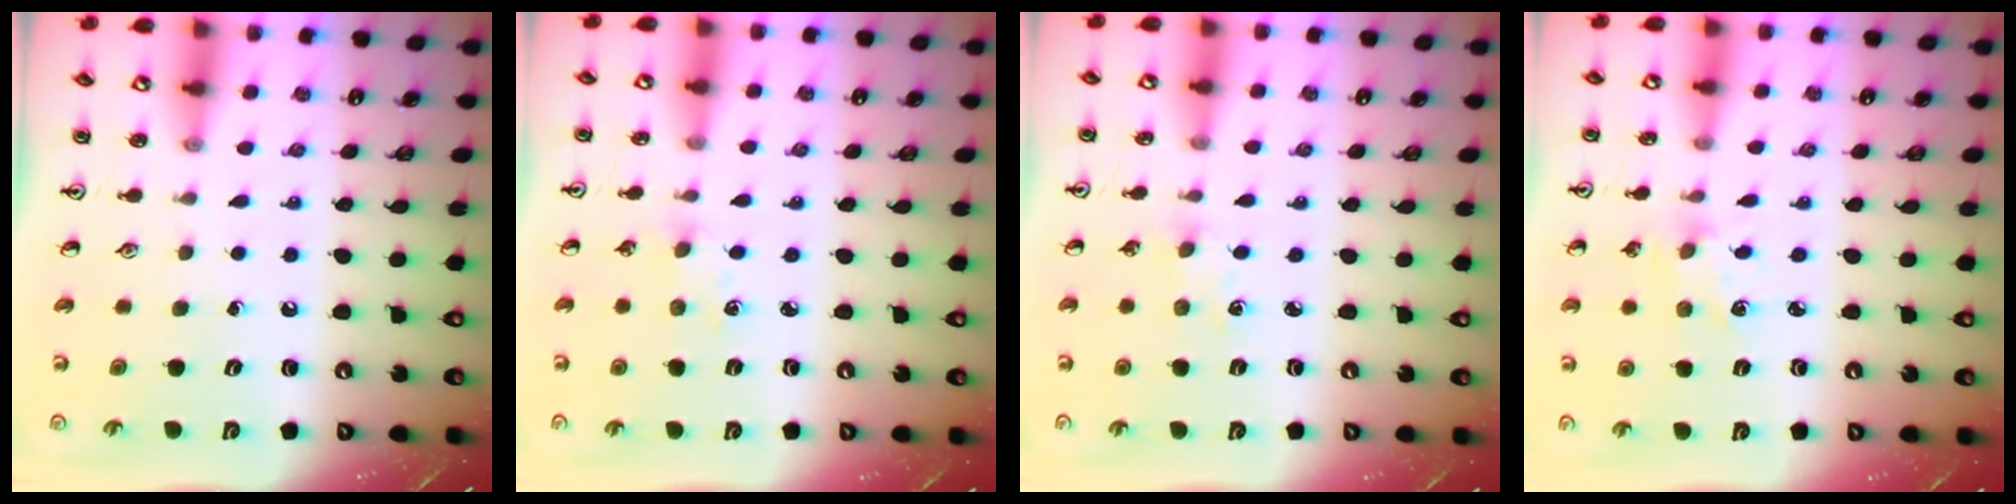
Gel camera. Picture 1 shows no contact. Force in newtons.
{"total": 2.4, "press": 2.4, "slide": 0.4}
{"total": 2.4, "press": 2.4, "slide": 0.4}
{"total": 1.9, "press": 1.8, "slide": 0.3}